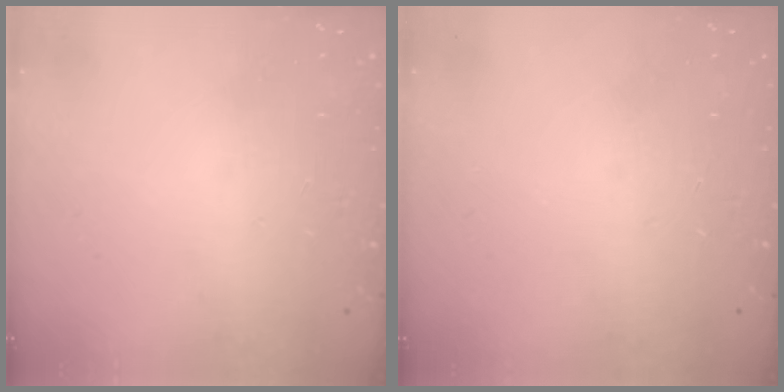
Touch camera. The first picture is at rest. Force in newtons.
{"total": 0.0}